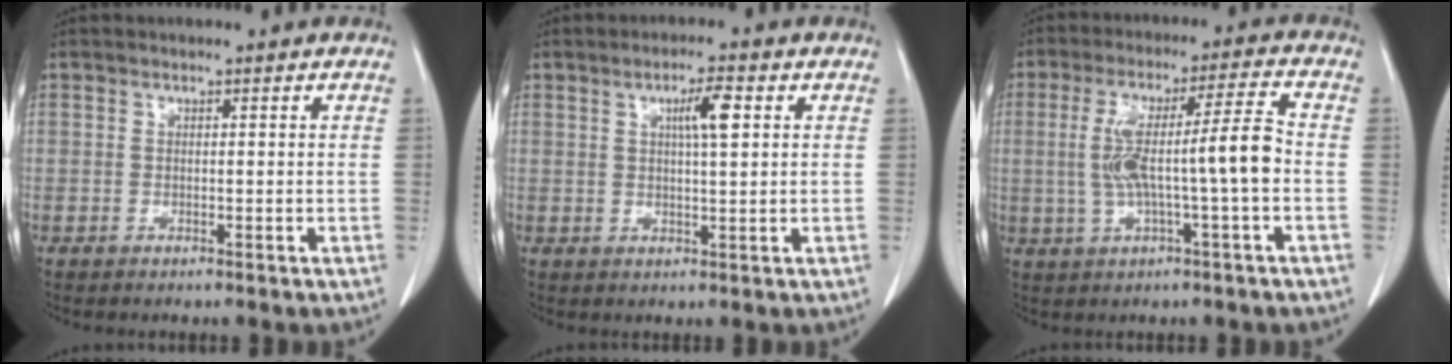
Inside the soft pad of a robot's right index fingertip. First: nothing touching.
{"total": 4.4, "force": [1.5, 0.5, 4.1], "torque": [-0.070, 0.002, 0.024]}
{"total": 10.8, "force": [-0.9, 0.2, 10.7], "torque": [-0.198, 0.023, -0.016]}